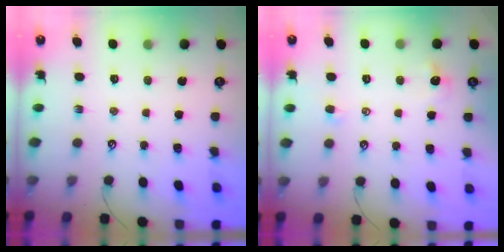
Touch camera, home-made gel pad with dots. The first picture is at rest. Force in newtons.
{"total": 1.0, "press": 0.8, "slide": 0.5}